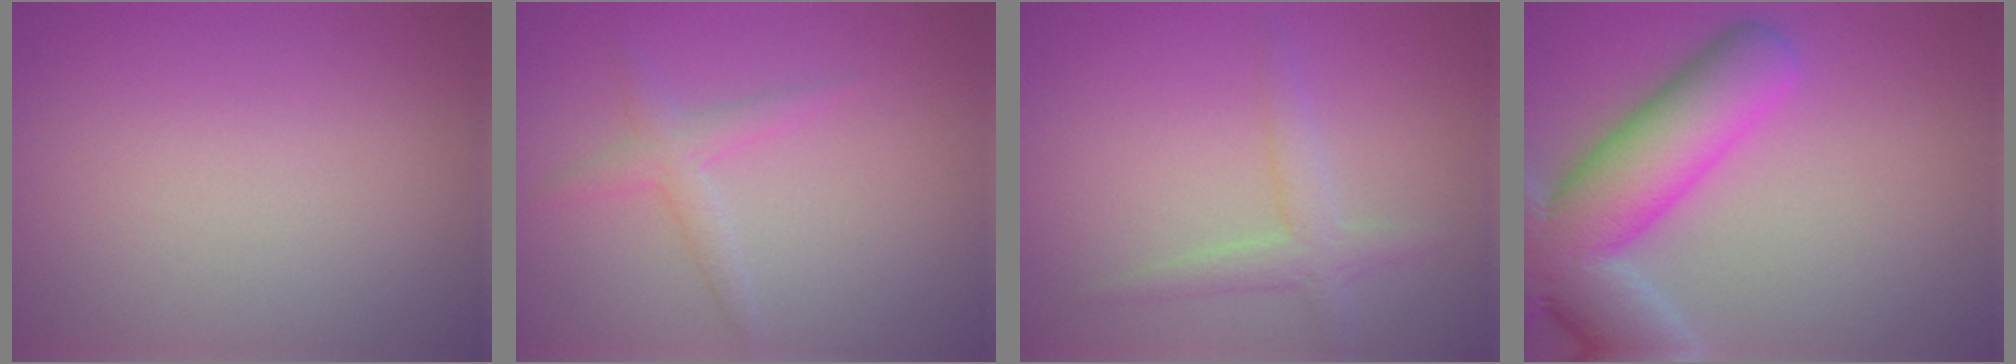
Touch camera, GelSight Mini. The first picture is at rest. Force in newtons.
{"total": 1.9, "press": 1.9, "slide": 0.1}
{"total": 2.5, "press": 2.5, "slide": 0.1}
{"total": 11.1, "press": 11.1, "slide": 0.9}